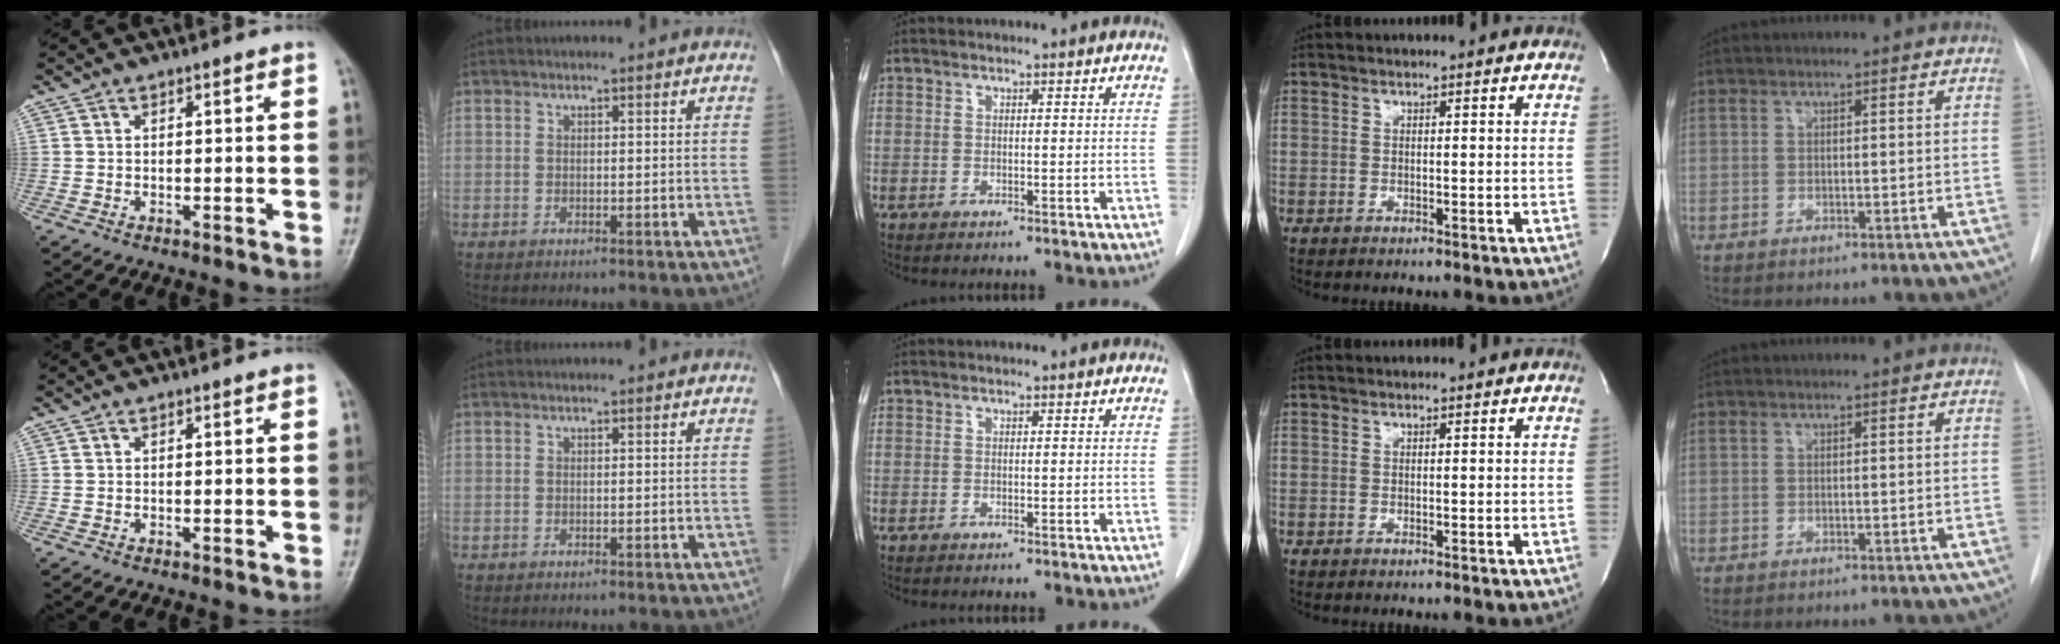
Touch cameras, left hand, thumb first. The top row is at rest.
{}